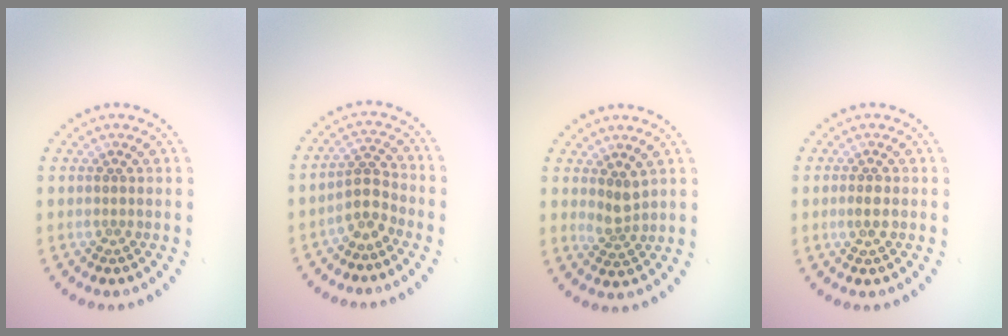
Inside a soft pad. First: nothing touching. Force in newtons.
{"total": 2.3, "press": 1.8, "slide": 1.3}
{"total": 1.7, "press": 1.4, "slide": 1.0}
{"total": 1.3, "press": 1.3, "slide": 0.0}